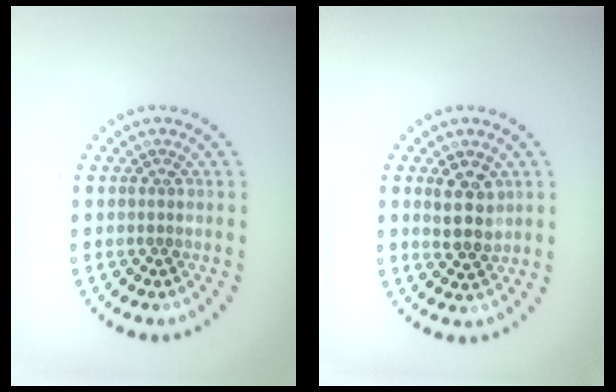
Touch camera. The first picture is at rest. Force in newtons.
{"total": 2.8, "press": 2.7, "slide": 0.9}